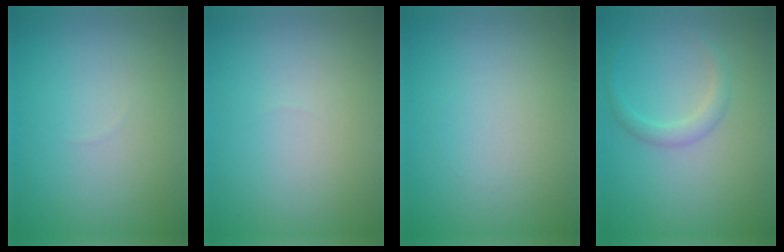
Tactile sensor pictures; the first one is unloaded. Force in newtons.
{"total": 0.0}
{"total": 0.0}
{"total": 1.7, "press": 1.7, "slide": 0.1}